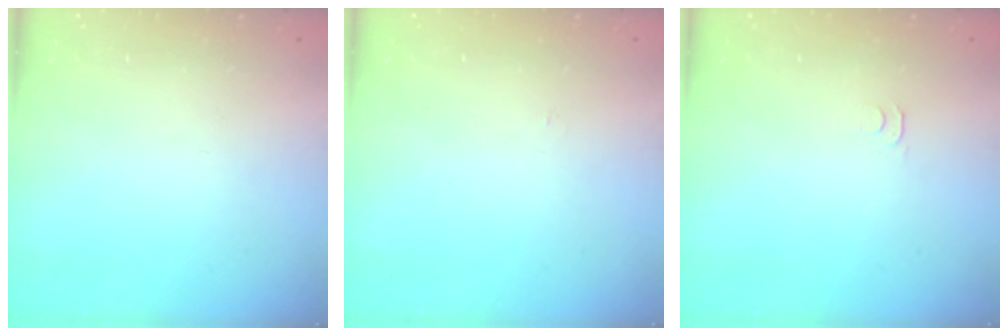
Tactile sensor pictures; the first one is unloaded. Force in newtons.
{"total": 2.2, "press": 2.2, "slide": 0.3}
{"total": 2.8, "press": 2.7, "slide": 0.5}